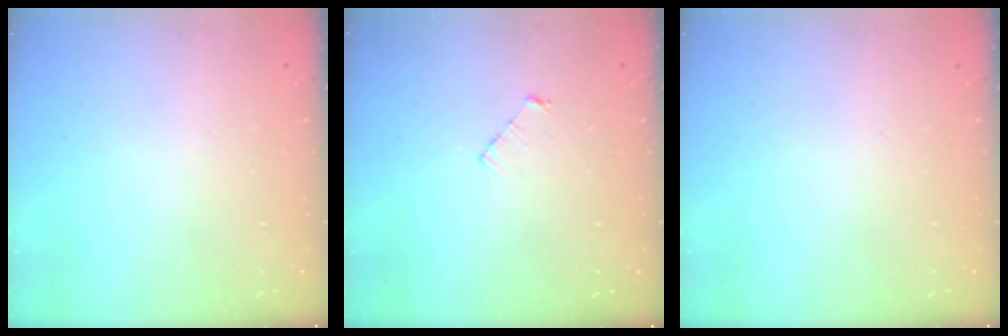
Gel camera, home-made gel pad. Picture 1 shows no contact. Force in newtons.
{"total": 3.4, "press": 3.4, "slide": 0.3}
{"total": 0.0}